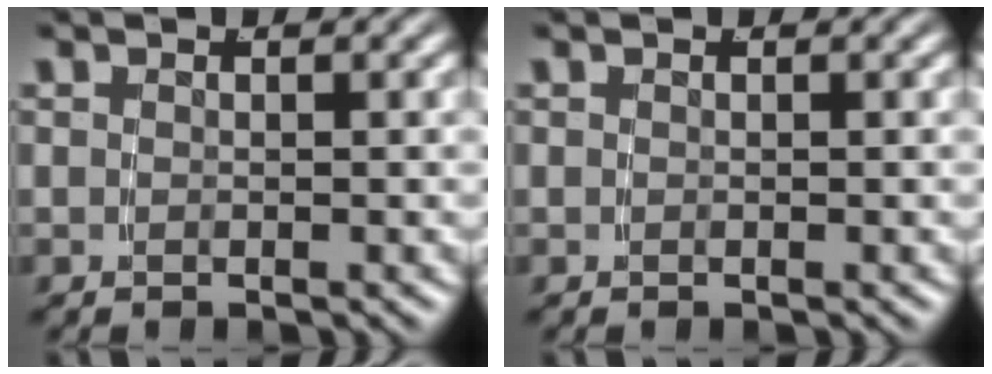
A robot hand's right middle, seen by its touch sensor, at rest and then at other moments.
{"total": 0.0}